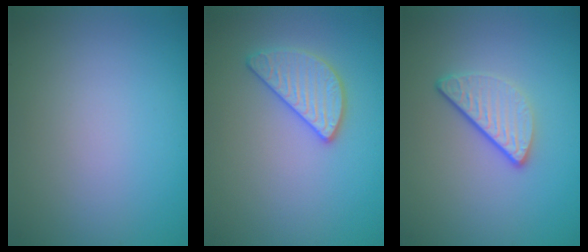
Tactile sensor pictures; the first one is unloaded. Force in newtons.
{"total": 2.7, "press": 2.7, "slide": 0.1}
{"total": 3.2, "press": 2.4, "slide": 2.1}